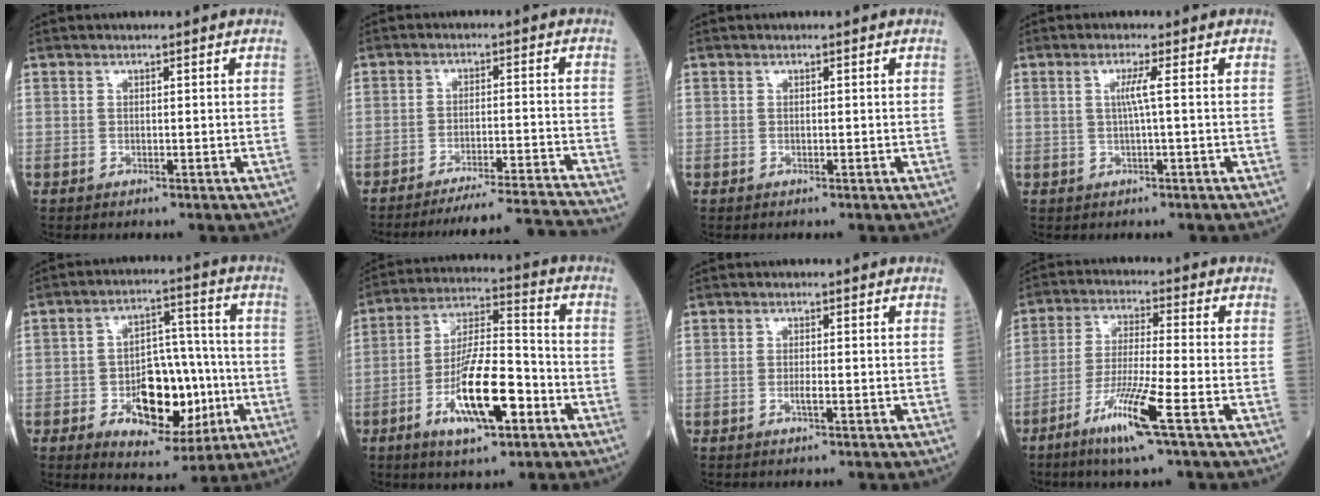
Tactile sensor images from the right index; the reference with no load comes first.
{"total": 14.3, "force": [-13.8, -2.6, 2.6], "torque": [-0.016, -0.011, -0.196]}
{"total": 0.0}
{"total": 2.4, "force": [0.2, -0.7, 2.2], "torque": [-0.045, 0.000, 0.004]}
{"total": 13.4, "force": [-3.3, 6.9, 11.0], "torque": [-0.173, 0.015, -0.040]}
{"total": 13.6, "force": [-5.3, 3.2, 12.1], "torque": [-0.232, -0.001, -0.089]}
{"total": 0.9, "force": [-0.3, 0.0, 0.9], "torque": [-0.022, 0.000, -0.003]}
{"total": 9.8, "force": [-5.0, -0.8, 8.5], "torque": [-0.168, -0.020, -0.095]}